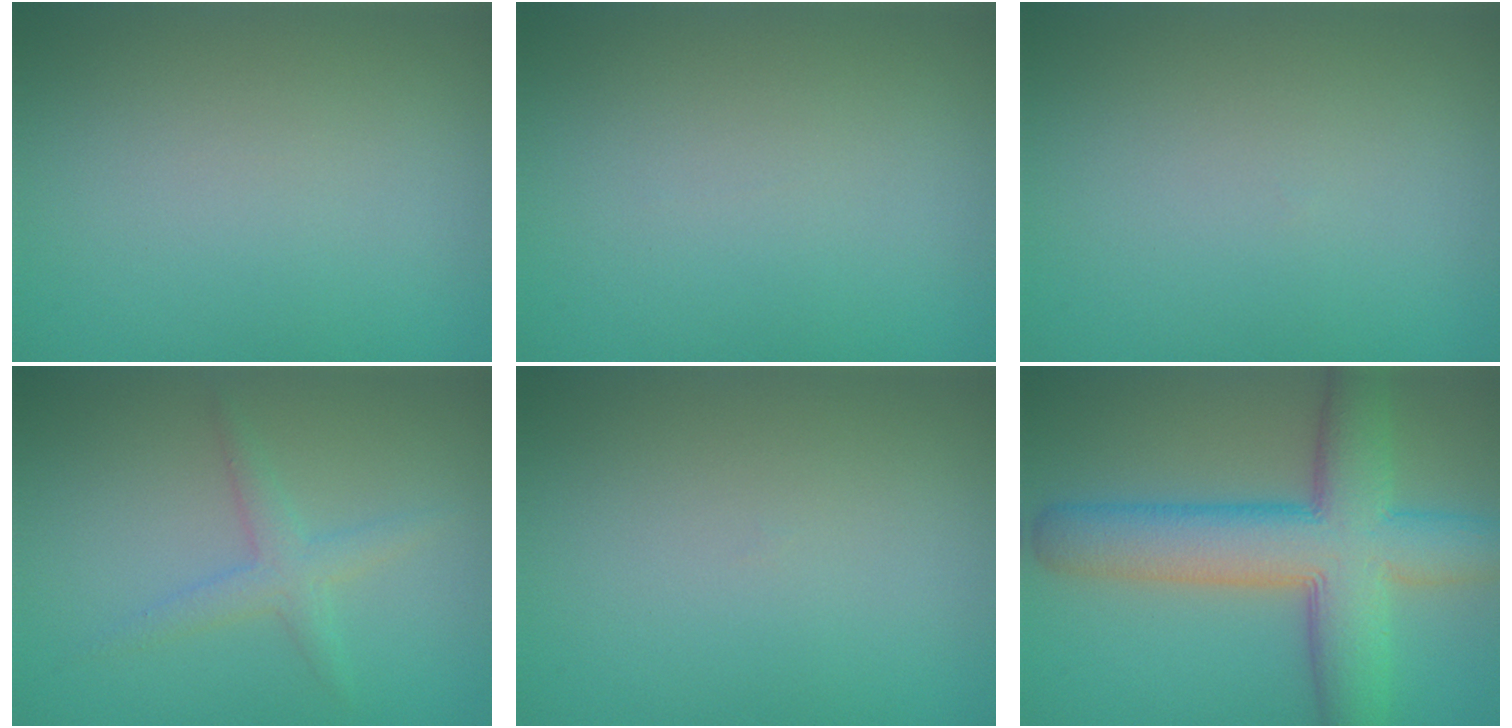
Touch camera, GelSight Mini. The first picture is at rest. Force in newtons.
{"total": 0.0}
{"total": 0.0}
{"total": 2.1, "press": 2.1, "slide": 0.1}
{"total": 0.0}
{"total": 10.1, "press": 10.1, "slide": 0.4}